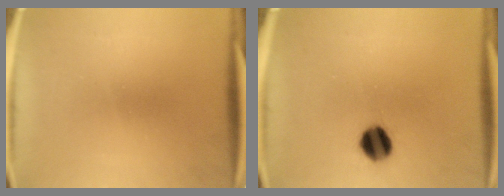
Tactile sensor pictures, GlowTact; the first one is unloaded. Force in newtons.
{"total": 7.5}